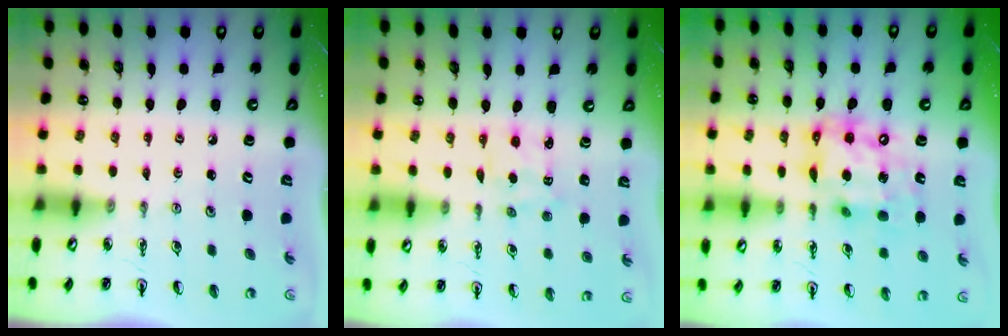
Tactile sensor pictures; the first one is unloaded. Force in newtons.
{"total": 2.8, "press": 2.8, "slide": 0.4}
{"total": 13.9, "press": 13.8, "slide": 1.2}